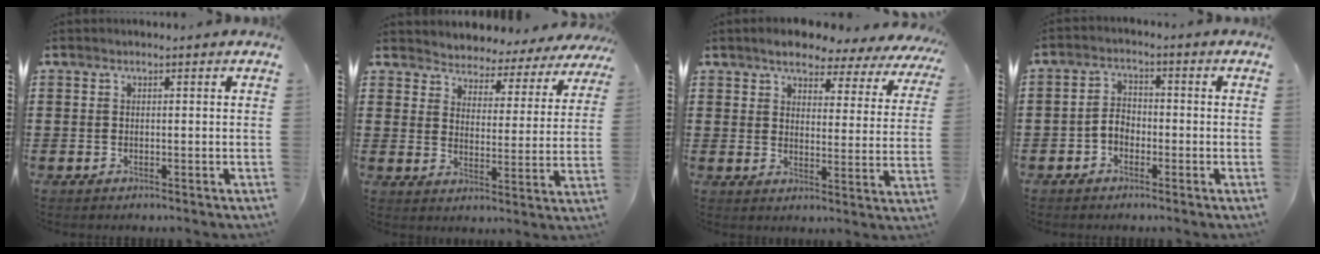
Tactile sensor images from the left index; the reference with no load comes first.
{"total": 3.5, "force": [3.4, 0.5, -0.7], "torque": [-0.012, -0.030, 0.052]}
{"total": 4.6, "force": [4.4, 1.2, 0.9], "torque": [-0.036, -0.027, 0.071]}
{"total": 3.0, "force": [-1.4, 2.0, 1.8], "torque": [-0.044, 0.005, -0.032]}